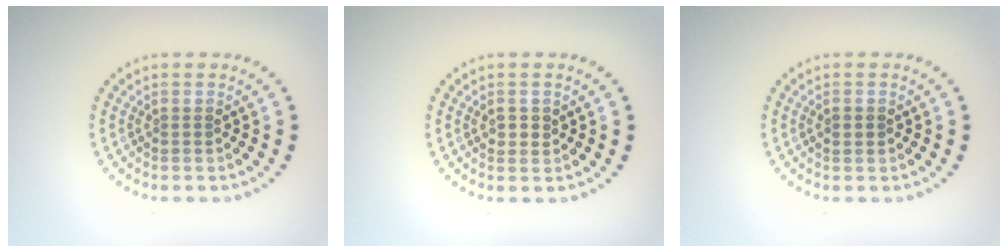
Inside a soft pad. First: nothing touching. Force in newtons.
{"total": 1.1, "press": 1.0, "slide": 0.2}
{"total": 1.1, "press": 1.1, "slide": 0.2}